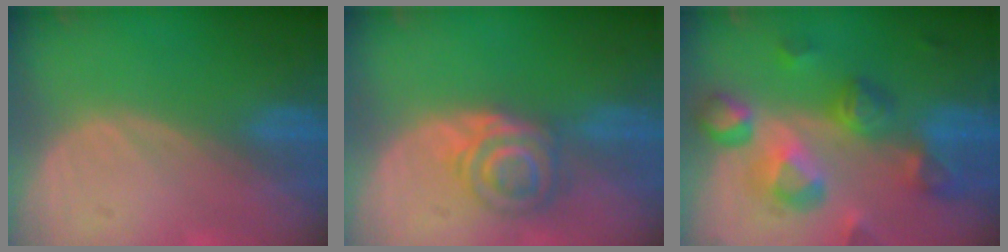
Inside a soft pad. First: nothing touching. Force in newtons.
{"total": 6.0, "press": 5.6, "slide": 2.2}
{"total": 10.6, "press": 9.4, "slide": 4.7}